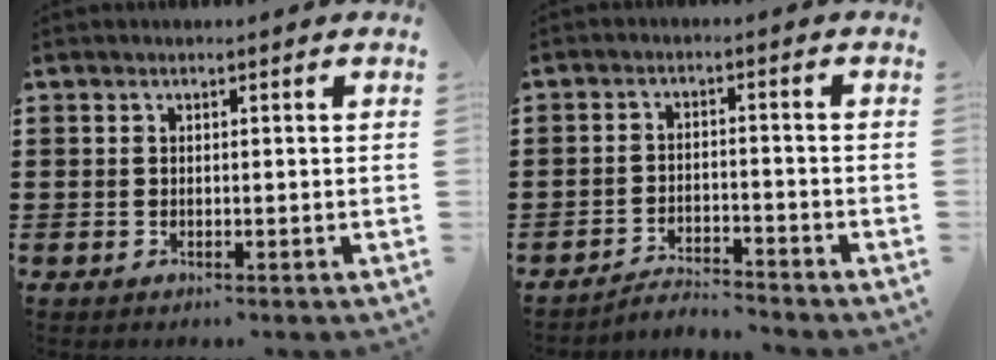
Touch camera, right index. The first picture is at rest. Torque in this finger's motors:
{"motor_torque": [-1.09, 1.05, -1.05, -0.20]}